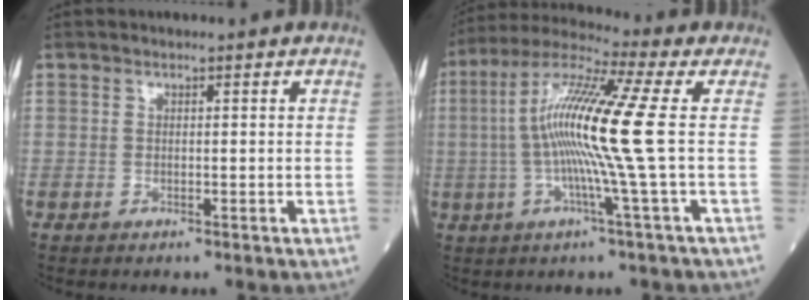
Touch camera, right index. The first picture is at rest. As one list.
[{"total": 14.1, "force": [-0.1, -2.1, 14.0], "torque": [-0.266, 0.003, -0.012]}]